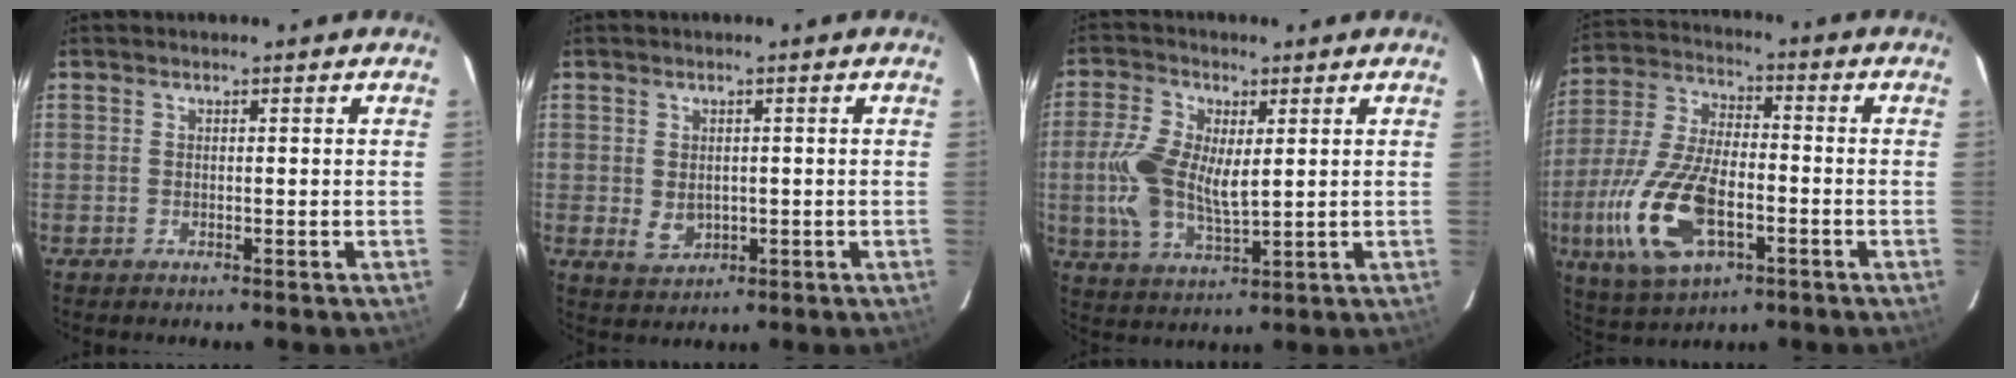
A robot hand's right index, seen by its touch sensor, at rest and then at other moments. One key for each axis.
{"total": 3.8, "fx": -0.2, "fy": 3.1, "fz": 2.2, "tx": -0.039, "ty": -0.004, "tz": 0.006}
{"total": 10.7, "fx": 0.9, "fy": 5.4, "fz": 9.2, "tx": -0.200, "ty": 0.001, "tz": 0.018}
{"total": 18.1, "fx": -6.0, "fy": 8.6, "fz": 14.7, "tx": -0.329, "ty": -0.016, "tz": -0.107}